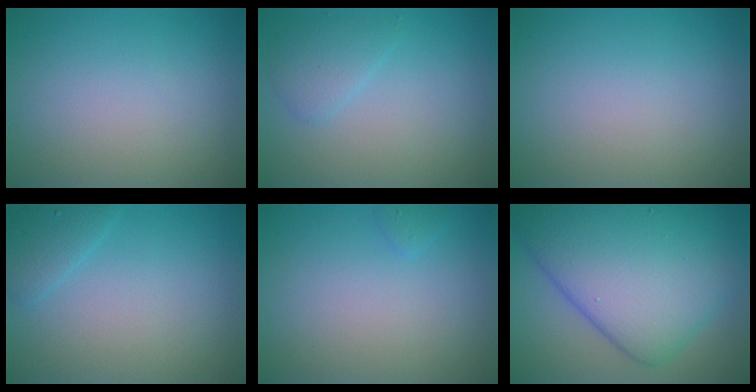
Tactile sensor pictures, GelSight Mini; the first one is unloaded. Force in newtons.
{"total": 1.8, "press": 1.8, "slide": 0.1}
{"total": 0.0}
{"total": 1.6, "press": 1.6, "slide": 0.1}
{"total": 0.6, "press": 0.6, "slide": 0.0}
{"total": 11.8, "press": 11.8, "slide": 0.4}